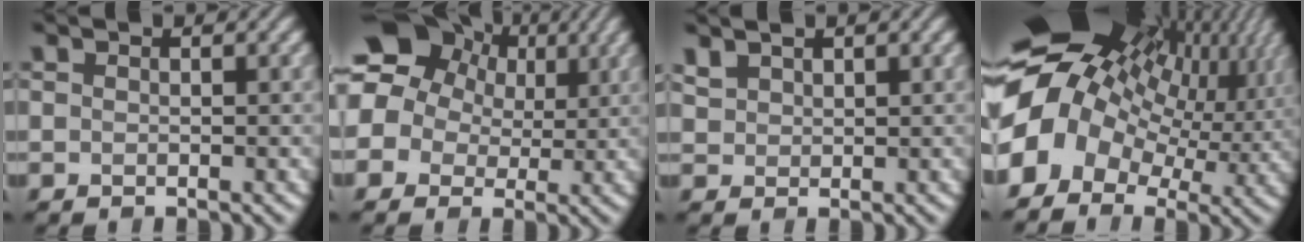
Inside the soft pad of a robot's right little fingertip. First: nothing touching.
{"total": 13.8, "force": [5.3, 11.3, 5.9], "torque": [-0.123, 0.030, 0.073]}
{"total": 1.5, "force": [1.2, 0.9, 0.4], "torque": [-0.014, 0.002, 0.025]}
{"total": 17.4, "force": [2.6, 12.4, 11.9], "torque": [-0.235, -0.001, 0.067]}